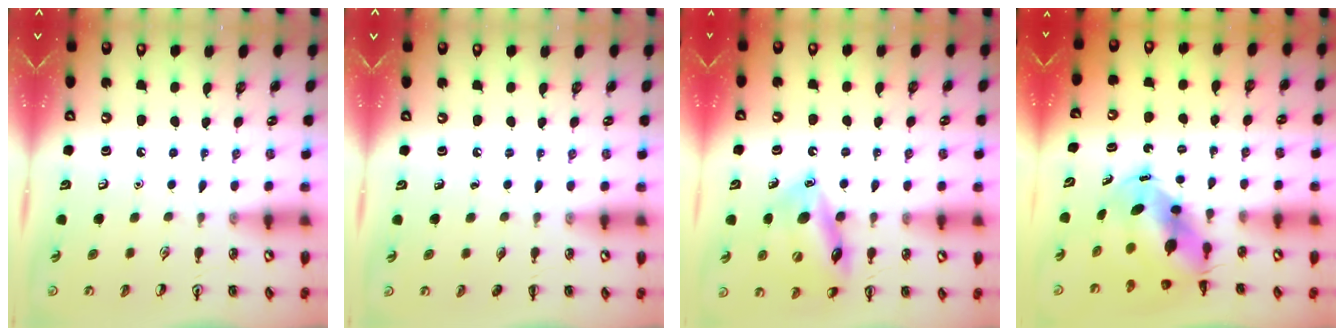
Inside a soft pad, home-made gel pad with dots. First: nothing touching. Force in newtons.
{"total": 0.0}
{"total": 15.4, "press": 15.1, "slide": 3.2}
{"total": 7.4, "press": 7.3, "slide": 1.6}